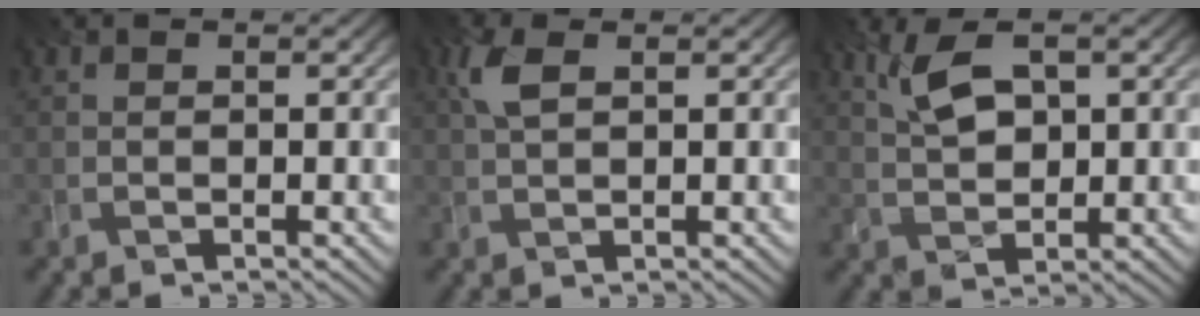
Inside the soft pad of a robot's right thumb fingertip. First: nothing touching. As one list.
[{"total": 3.3, "force": [1.2, 1.3, 2.7], "torque": [-0.070, 0.007, 0.026]}, {"total": 5.7, "force": [2.2, 2.7, 4.6], "torque": [-0.108, 0.004, 0.044]}]